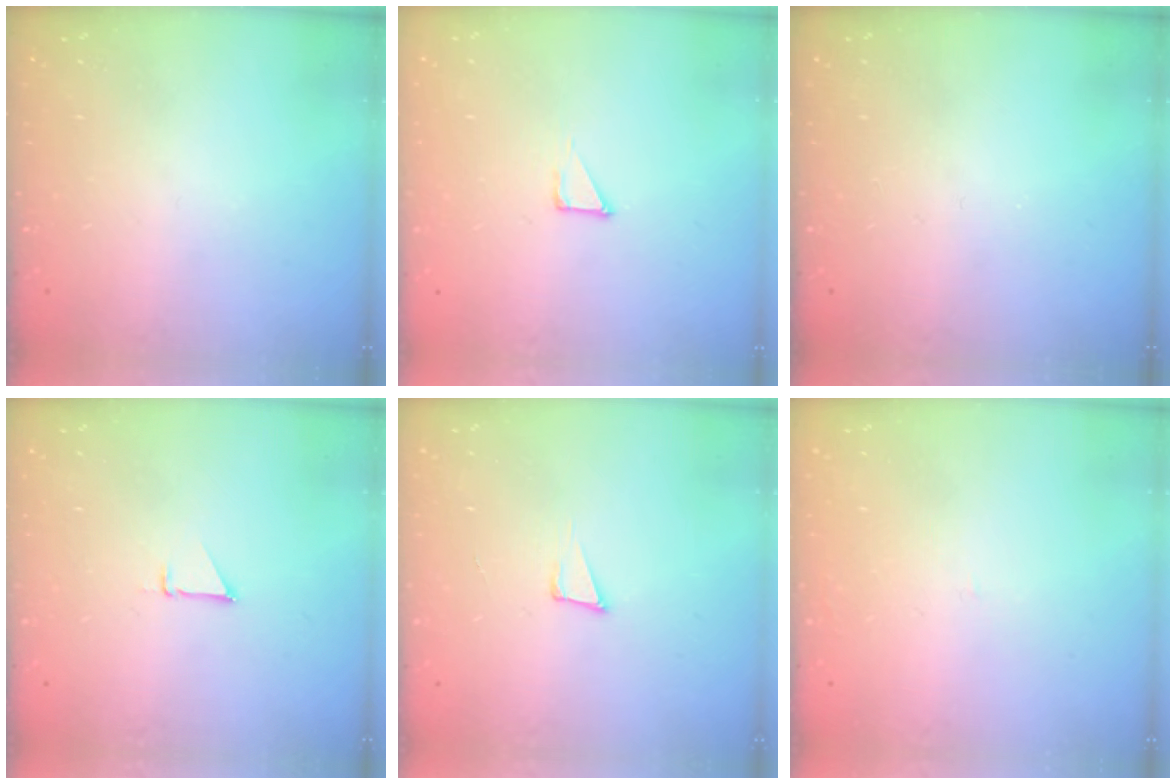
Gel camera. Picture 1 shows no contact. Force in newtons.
{"total": 2.3, "press": 2.3, "slide": 0.1}
{"total": 0.0}
{"total": 1.9, "press": 1.9, "slide": 0.0}
{"total": 4.0, "press": 2.5, "slide": 3.1}
{"total": 0.9, "press": 0.9, "slide": 0.1}